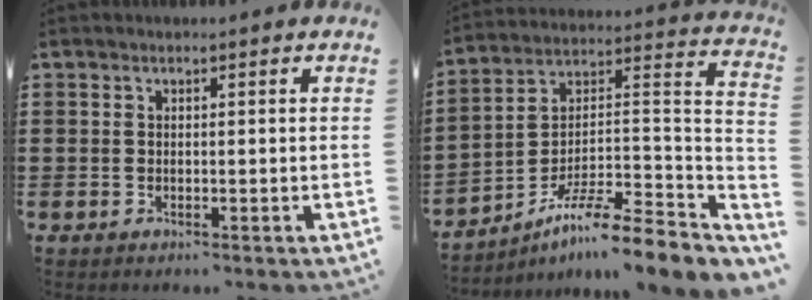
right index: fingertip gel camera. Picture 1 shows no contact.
{"total": 9.2, "force": [-7.0, 0.9, 5.9], "torque": [-0.103, -0.006, -0.144]}